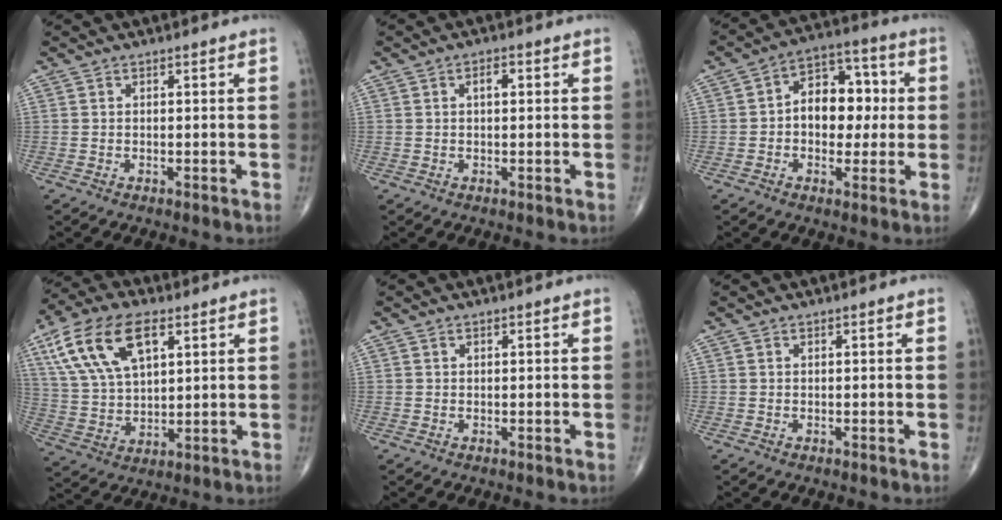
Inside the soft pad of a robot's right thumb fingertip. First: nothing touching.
{"total": 1.9, "force": [0.5, 1.0, 1.6], "torque": [-0.023, 0.004, 0.005]}
{"total": 11.7, "force": [0.3, 8.1, 8.5], "torque": [-0.081, 0.029, -0.004]}
{"total": 16.6, "force": [7.4, 8.3, 12.3], "torque": [-0.232, -0.009, 0.141]}
{"total": 0.0}
{"total": 0.0}